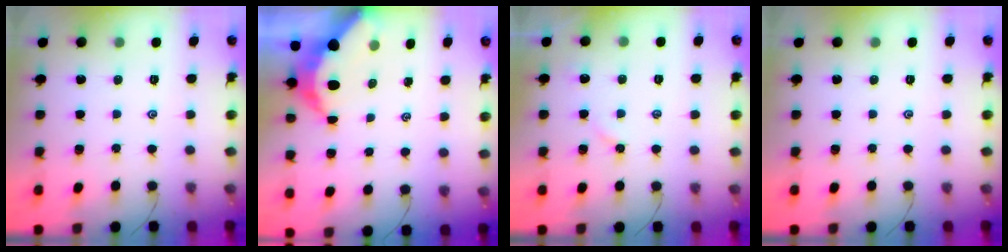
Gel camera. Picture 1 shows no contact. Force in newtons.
{"total": 5.2, "press": 5.1, "slide": 0.7}
{"total": 4.6, "press": 4.5, "slide": 0.5}
{"total": 0.0}